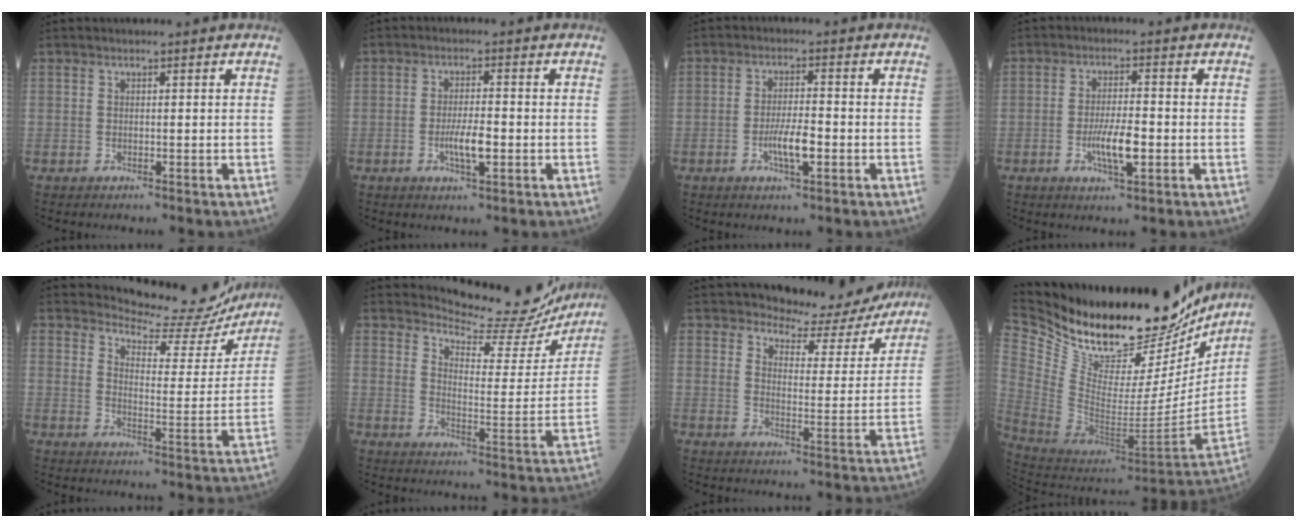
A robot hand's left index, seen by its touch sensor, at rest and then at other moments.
{"total": 4.3, "force": [-1.2, 0.9, 4.1], "torque": [-0.080, -0.002, -0.021]}
{"total": 4.8, "force": [-1.7, 1.0, 4.4], "torque": [-0.086, 0.000, -0.030]}
{"total": 5.7, "force": [-1.6, 1.2, 5.3], "torque": [-0.104, -0.004, -0.028]}
{"total": 14.4, "force": [14.0, 2.7, 1.6], "torque": [-0.018, -0.041, 0.168]}
{"total": 15.1, "force": [14.8, 2.3, 1.9], "torque": [-0.026, -0.053, 0.182]}
{"total": 11.8, "force": [11.3, 3.0, 2.1], "torque": [-0.021, -0.026, 0.138]}
{"total": 34.0, "force": [28.4, 10.2, 15.7], "torque": [-0.296, -0.047, 0.439]}